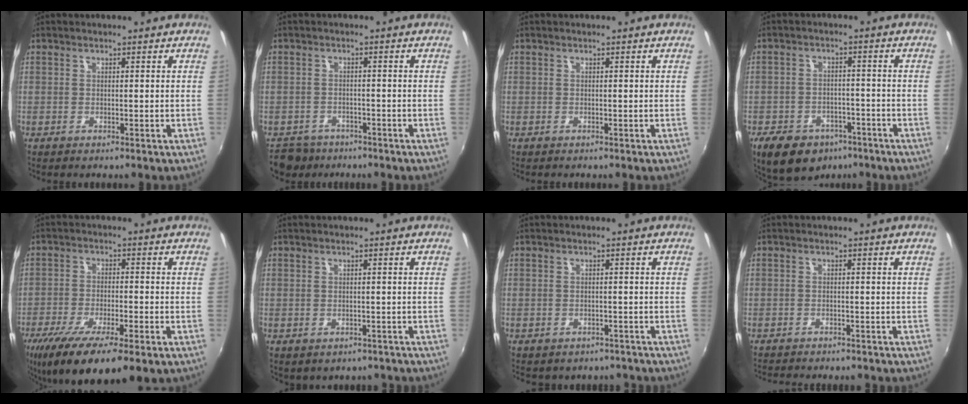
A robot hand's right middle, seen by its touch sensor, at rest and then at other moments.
{"total": 5.4, "force": [-4.4, 3.0, 0.9], "torque": [-0.035, -0.003, -0.073]}
{"total": 0.0}
{"total": 12.1, "force": [-7.8, 7.7, 5.1], "torque": [-0.127, 0.005, -0.108]}
{"total": 15.8, "force": [-10.0, 3.8, 11.6], "torque": [-0.226, -0.056, -0.167]}
{"total": 3.7, "force": [-2.7, 2.2, 1.4], "torque": [-0.029, -0.012, -0.025]}
{"total": 5.9, "force": [-4.9, 2.9, 1.6], "torque": [-0.033, -0.011, -0.052]}
{"total": 5.5, "force": [-5.1, 1.2, 1.8], "torque": [-0.047, -0.016, -0.074]}